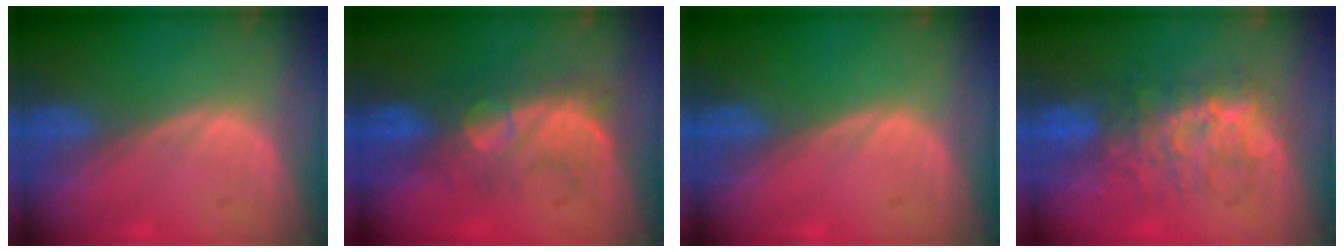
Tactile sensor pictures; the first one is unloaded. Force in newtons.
{"total": 8.2, "press": 7.7, "slide": 2.8}
{"total": 0.0}
{"total": 8.0, "press": 7.8, "slide": 2.1}